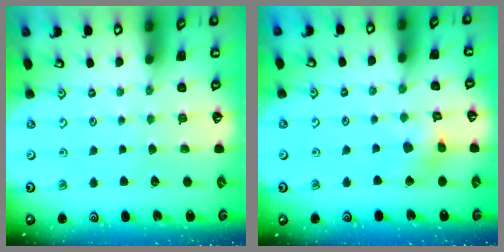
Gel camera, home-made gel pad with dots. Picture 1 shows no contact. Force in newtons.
{"total": 7.4, "press": 7.3, "slide": 0.7}